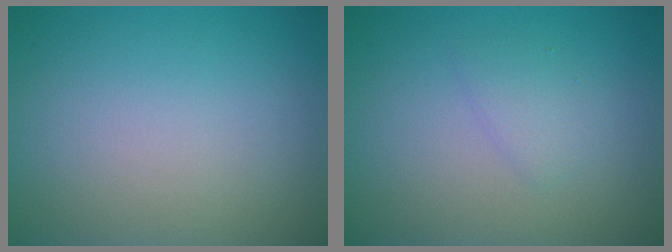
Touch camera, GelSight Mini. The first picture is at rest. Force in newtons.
{"total": 1.4, "press": 1.4, "slide": 0.0}